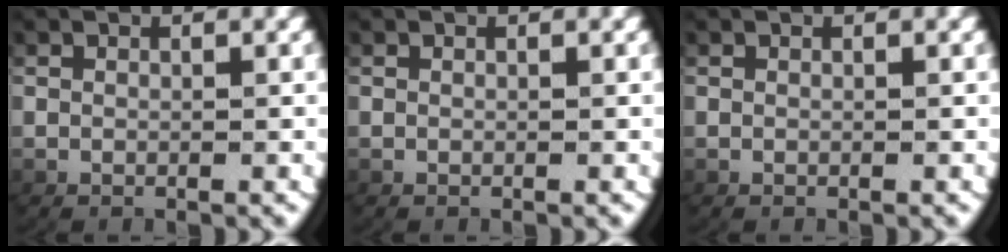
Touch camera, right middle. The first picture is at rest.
{"total": 0.0}
{"total": 0.0}